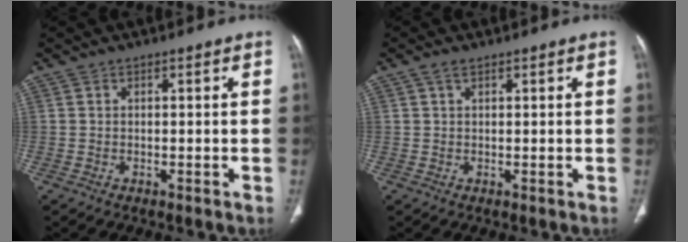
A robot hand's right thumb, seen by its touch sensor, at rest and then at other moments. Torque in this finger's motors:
{"motor_torque": [-0.55, 0.44, 0.07, -0.12, 0.00]}